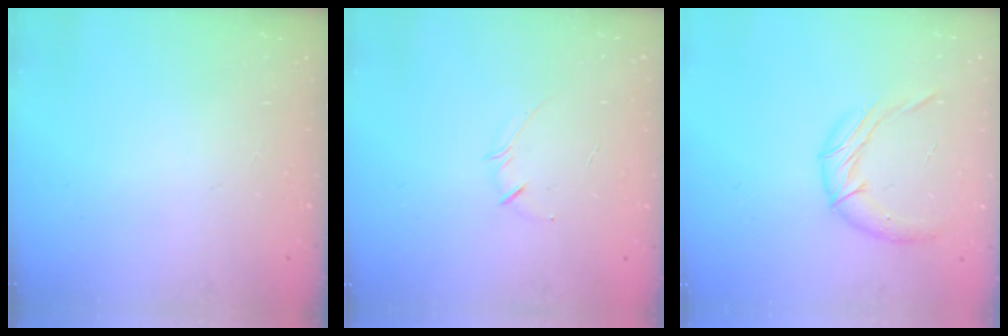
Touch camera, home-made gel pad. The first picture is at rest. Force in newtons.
{"total": 3.5, "press": 3.5, "slide": 0.7}
{"total": 10.8, "press": 10.7, "slide": 1.2}